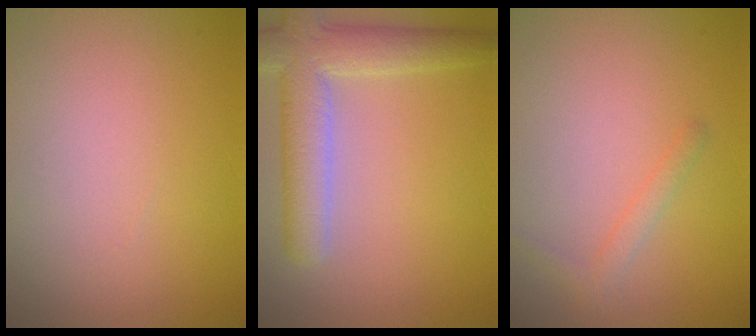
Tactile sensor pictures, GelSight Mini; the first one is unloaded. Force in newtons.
{"total": 6.0, "press": 6.0, "slide": 0.6}
{"total": 1.2, "press": 1.2, "slide": 0.1}